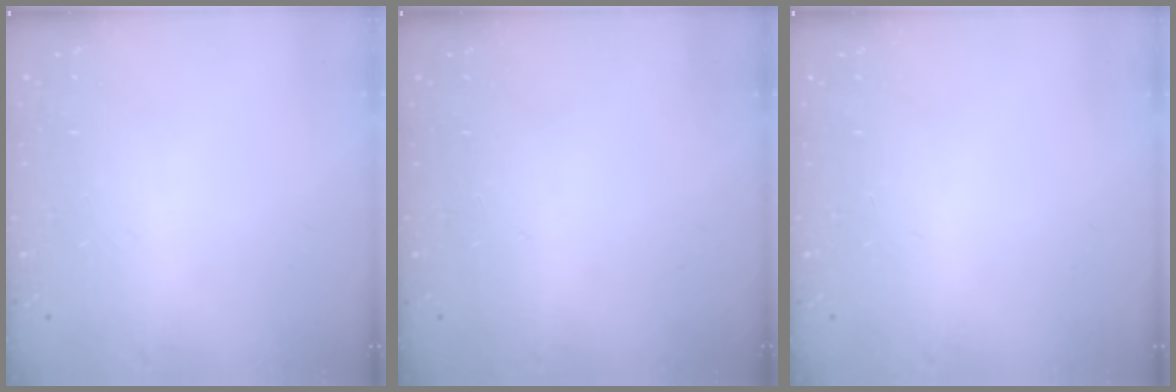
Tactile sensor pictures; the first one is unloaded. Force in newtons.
{"total": 0.0}
{"total": 0.0}